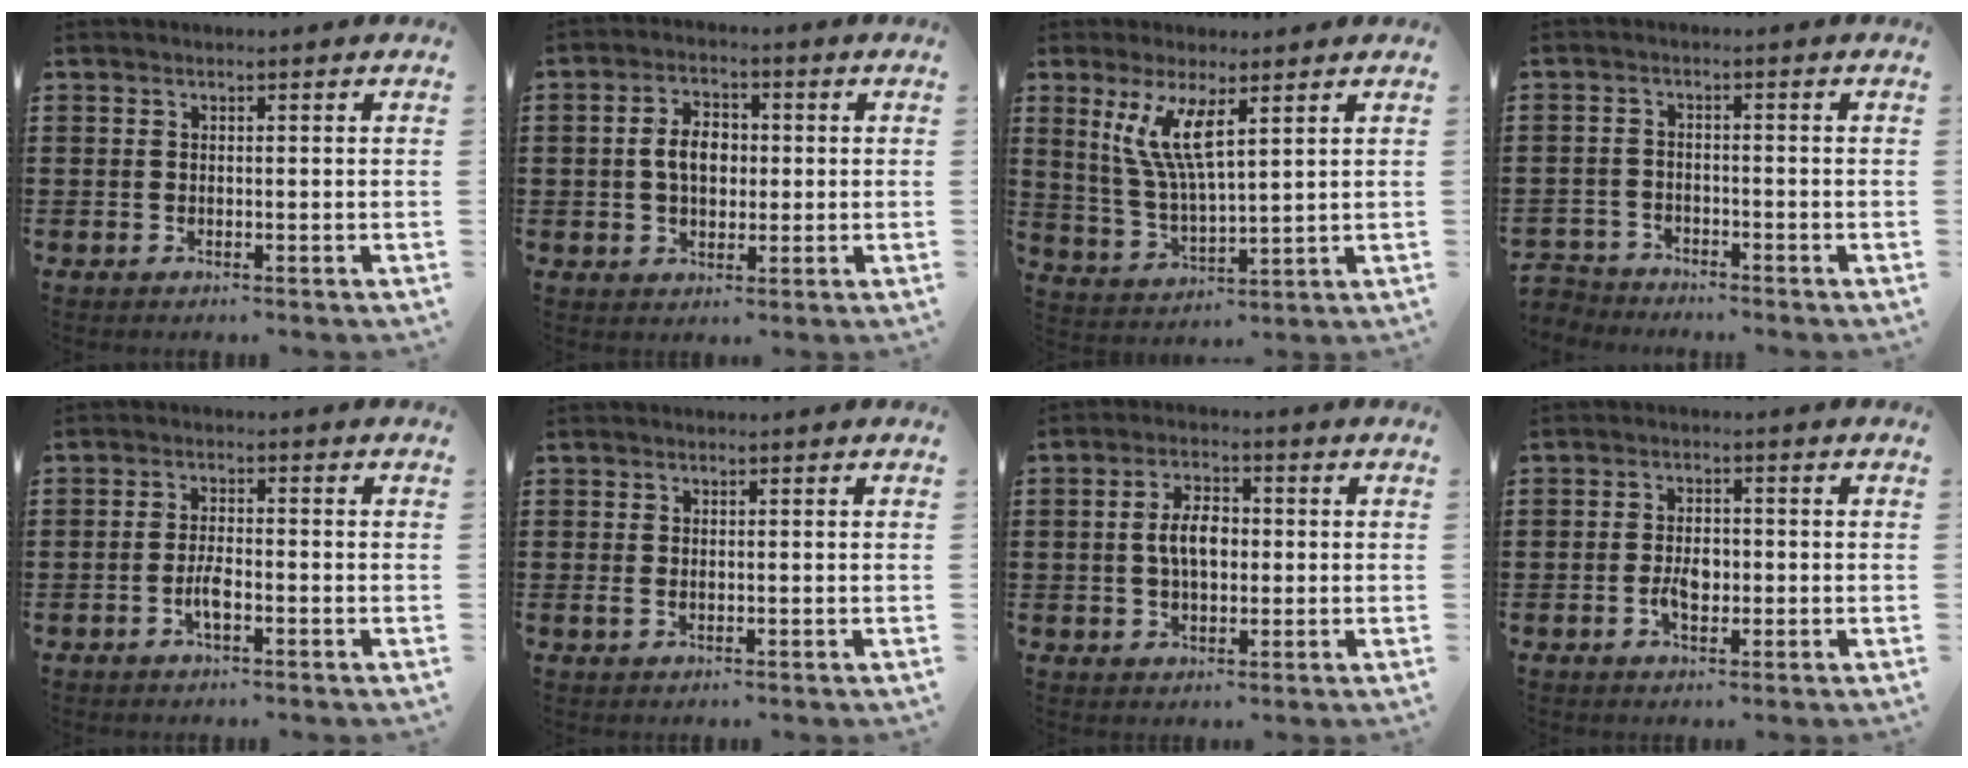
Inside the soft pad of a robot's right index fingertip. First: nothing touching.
{"total": 5.3, "force": [0.1, 3.5, 4.0], "torque": [-0.082, 0.007, -0.006]}
{"total": 7.6, "force": [3.5, 1.7, 6.5], "torque": [-0.150, -0.009, 0.058]}
{"total": 2.4, "force": [-2.3, 0.5, -0.3], "torque": [-0.003, 0.001, -0.053]}
{"total": 3.2, "force": [-1.3, 0.9, 2.8], "torque": [-0.062, -0.002, -0.027]}
{"total": 0.9, "force": [0.2, 0.5, 0.7], "torque": [-0.015, 0.004, 0.002]}
{"total": 5.4, "force": [0.1, 2.8, 4.6], "torque": [-0.090, 0.005, -0.005]}
{"total": 3.4, "force": [-0.7, 1.9, 2.7], "torque": [-0.059, 0.001, -0.015]}